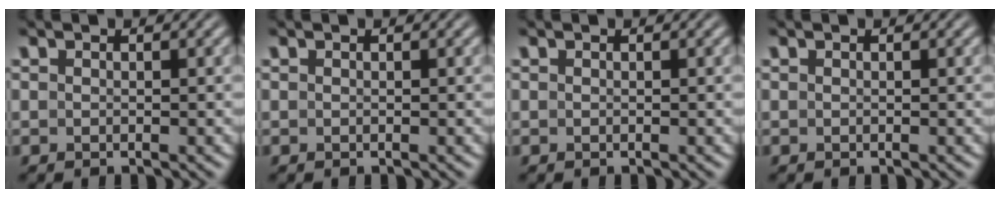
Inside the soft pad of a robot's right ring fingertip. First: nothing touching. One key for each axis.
{"total": 0.0}
{"total": 0.0}
{"total": 0.0}